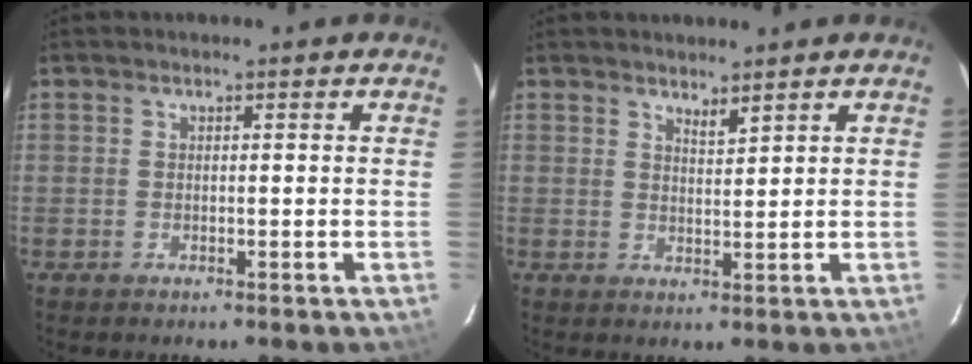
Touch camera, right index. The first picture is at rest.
{"total": 1.9, "force": [1.7, 0.2, 0.9], "torque": [-0.015, -0.002, 0.029]}